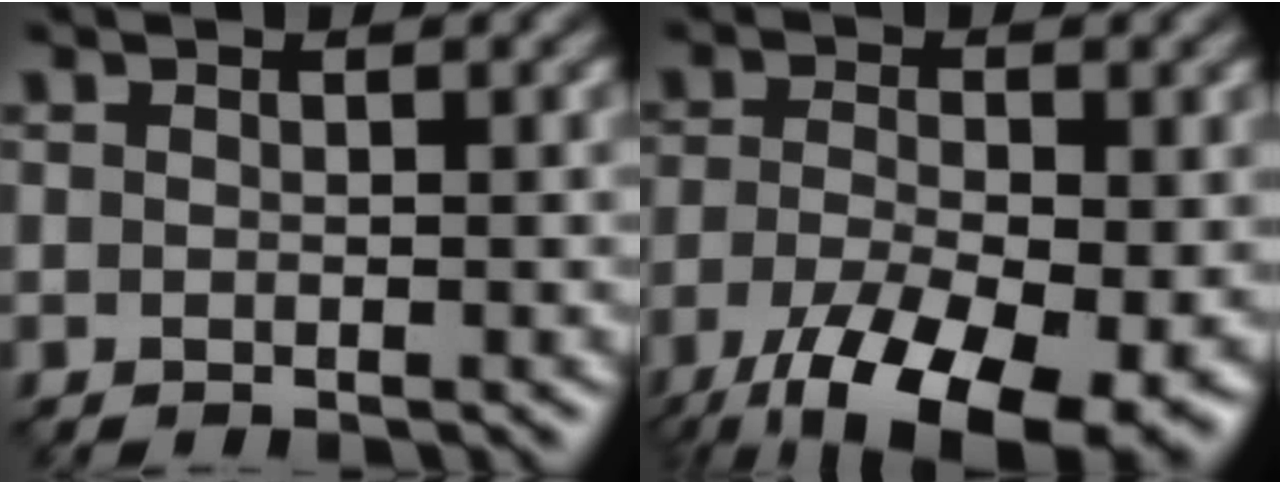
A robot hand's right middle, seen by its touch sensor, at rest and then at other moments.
{"total": 12.2, "force": [-7.3, 4.4, 8.8], "torque": [-0.172, -0.032, -0.122]}